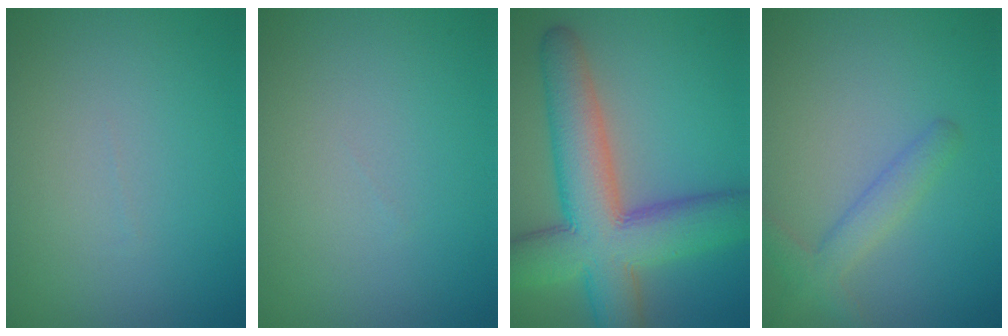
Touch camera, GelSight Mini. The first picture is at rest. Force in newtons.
{"total": 0.0}
{"total": 11.2, "press": 11.2, "slide": 0.6}
{"total": 2.5, "press": 2.5, "slide": 0.1}